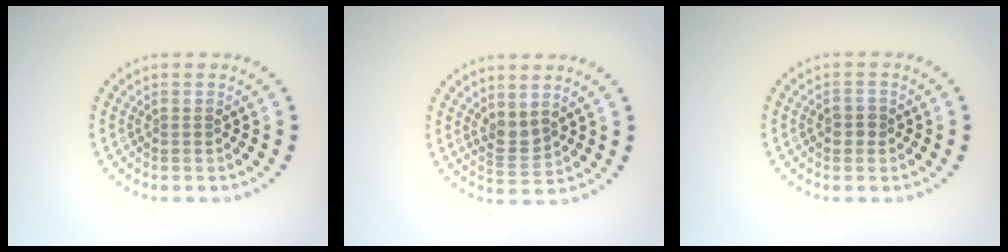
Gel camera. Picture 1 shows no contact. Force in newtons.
{"total": 1.8, "press": 1.5, "slide": 1.0}
{"total": 1.4, "press": 1.4, "slide": 0.3}